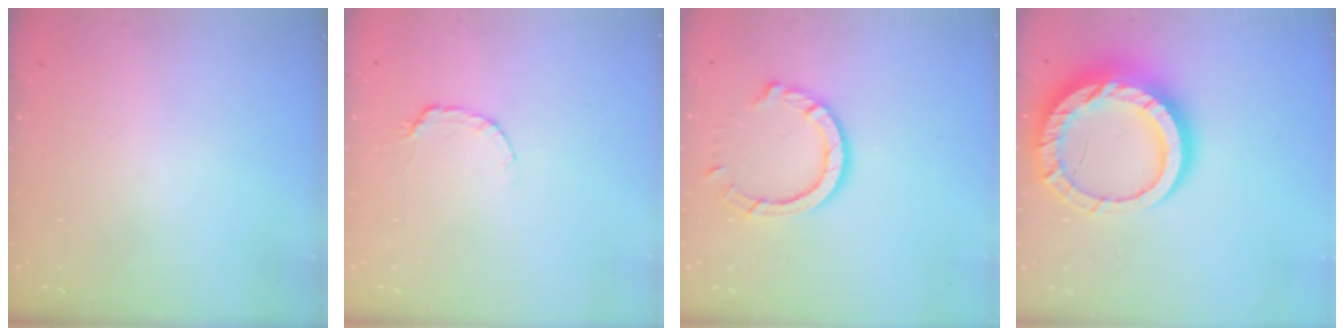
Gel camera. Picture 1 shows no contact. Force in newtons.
{"total": 3.3, "press": 3.3, "slide": 0.3}
{"total": 8.8, "press": 8.7, "slide": 1.0}
{"total": 20.2, "press": 20.1, "slide": 2.0}